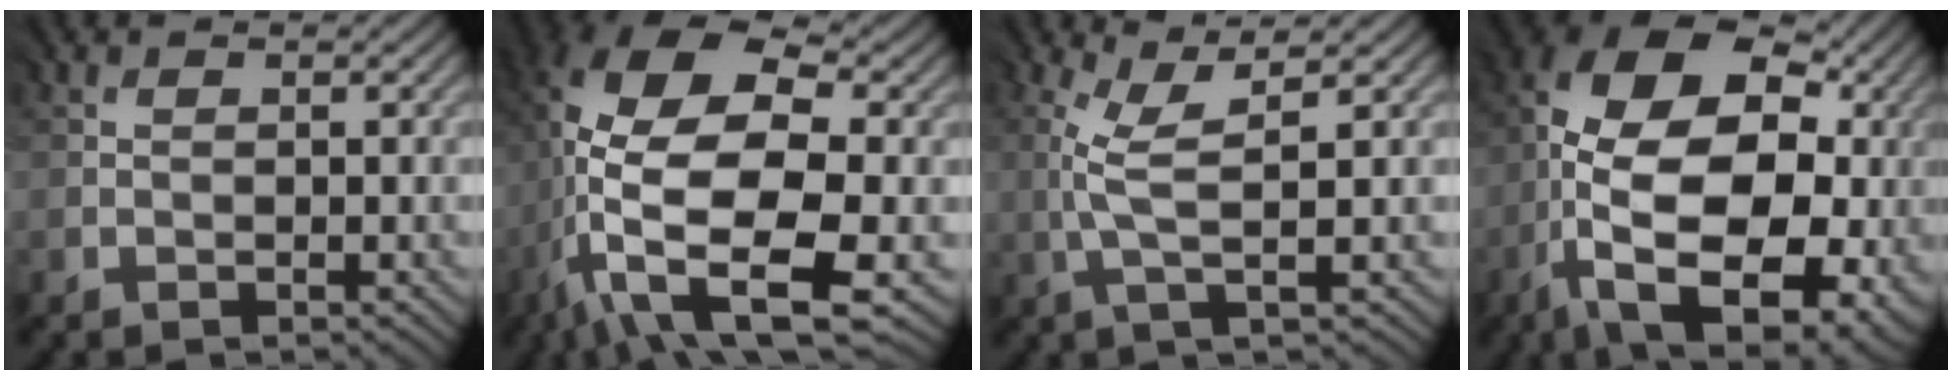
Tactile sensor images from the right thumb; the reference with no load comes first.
{"total": 15.9, "force": [-2.5, 8.0, 13.5], "torque": [-0.263, -0.009, -0.039]}
{"total": 3.8, "force": [0.8, 0.2, 3.7], "torque": [-0.088, 0.007, 0.018]}
{"total": 19.8, "force": [-2.7, 12.1, 15.4], "torque": [-0.275, 0.000, -0.030]}